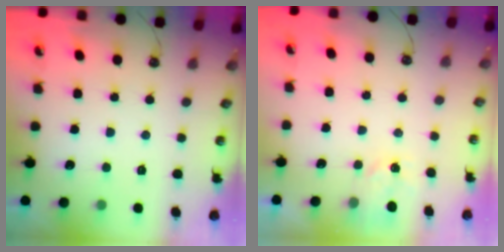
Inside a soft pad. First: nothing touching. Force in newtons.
{"total": 3.0, "press": 3.0, "slide": 0.3}